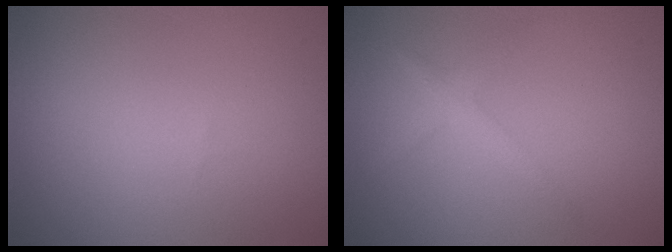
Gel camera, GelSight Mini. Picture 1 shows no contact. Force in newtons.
{"total": 1.9, "press": 1.9, "slide": 0.1}